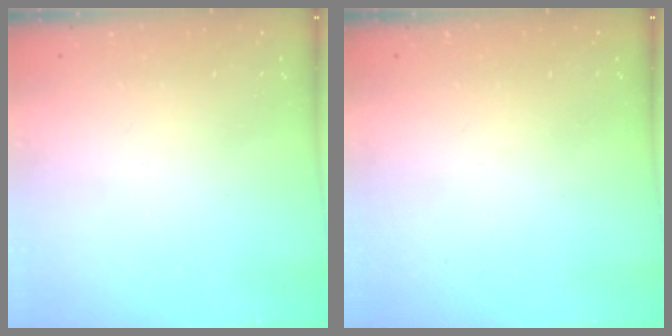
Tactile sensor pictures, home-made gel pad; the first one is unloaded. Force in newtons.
{"total": 0.0}